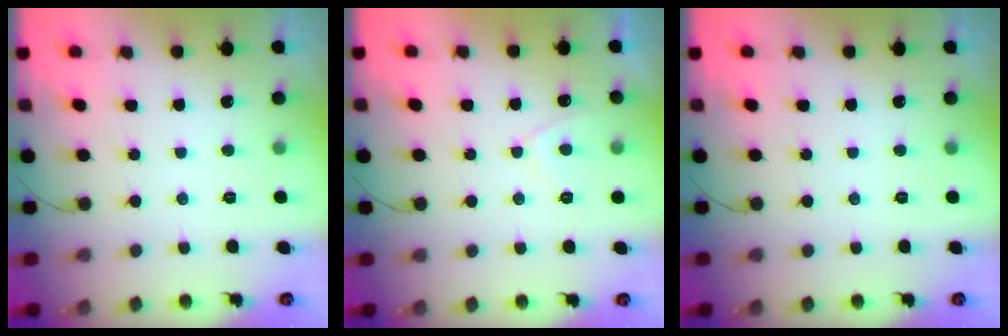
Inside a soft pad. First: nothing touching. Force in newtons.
{"total": 2.9, "press": 2.8, "slide": 0.5}
{"total": 0.0}